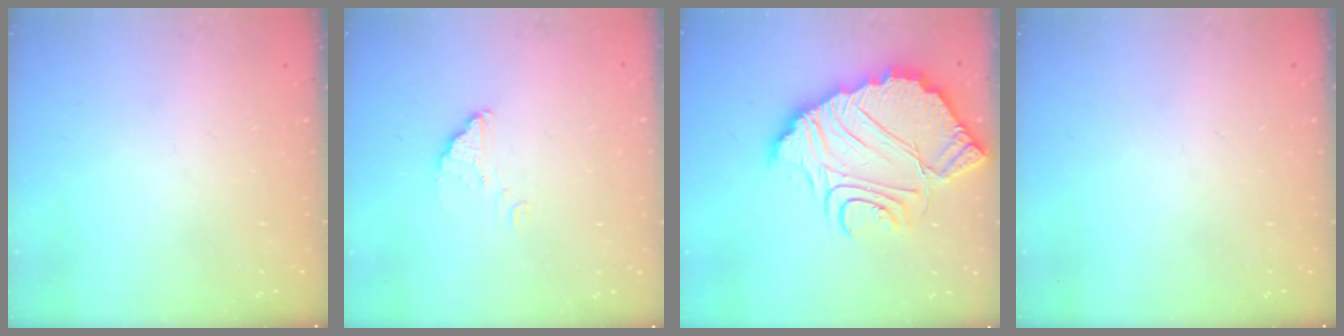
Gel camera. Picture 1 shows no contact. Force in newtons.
{"total": 2.2, "press": 2.2, "slide": 0.1}
{"total": 18.5, "press": 18.4, "slide": 1.6}
{"total": 0.0}